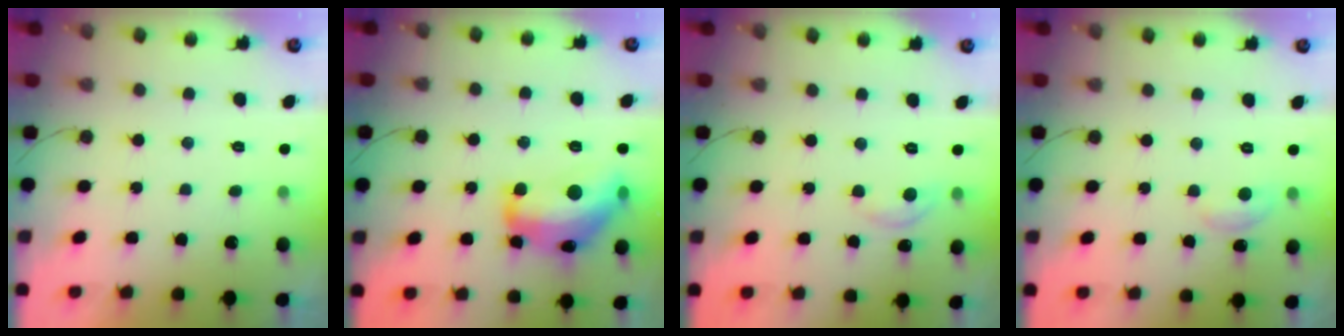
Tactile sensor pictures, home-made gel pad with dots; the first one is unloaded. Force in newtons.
{"total": 18.4, "press": 18.3, "slide": 1.2}
{"total": 3.6, "press": 3.6, "slide": 0.4}
{"total": 5.5, "press": 5.5, "slide": 0.6}